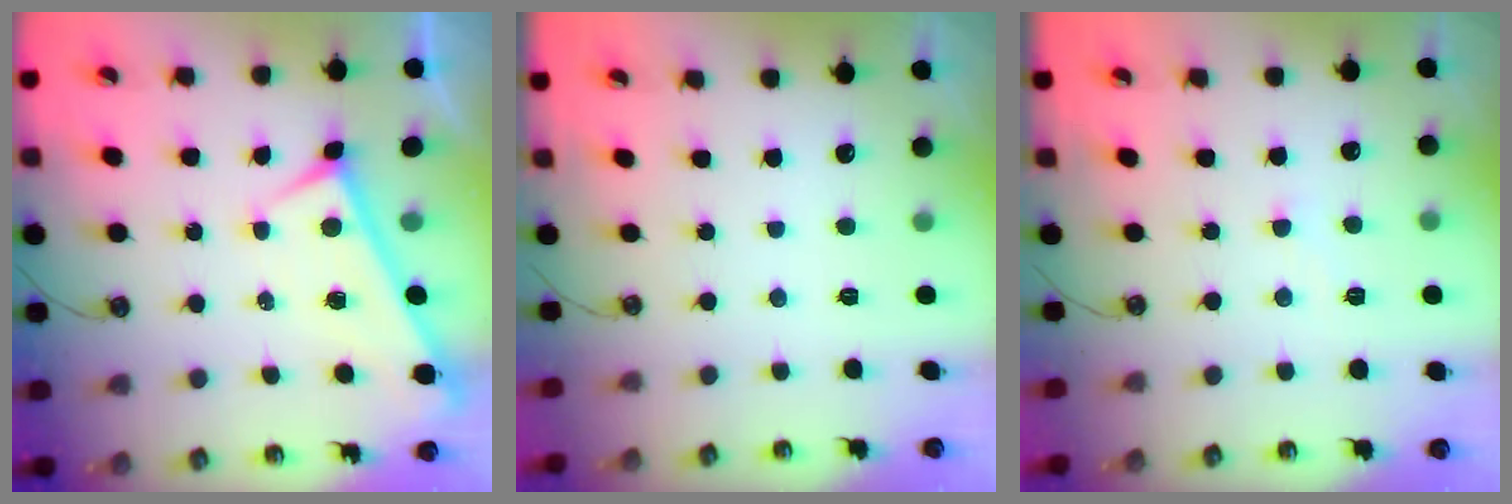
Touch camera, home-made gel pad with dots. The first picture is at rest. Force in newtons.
{"total": 0.0}
{"total": 3.6, "press": 3.5, "slide": 0.4}